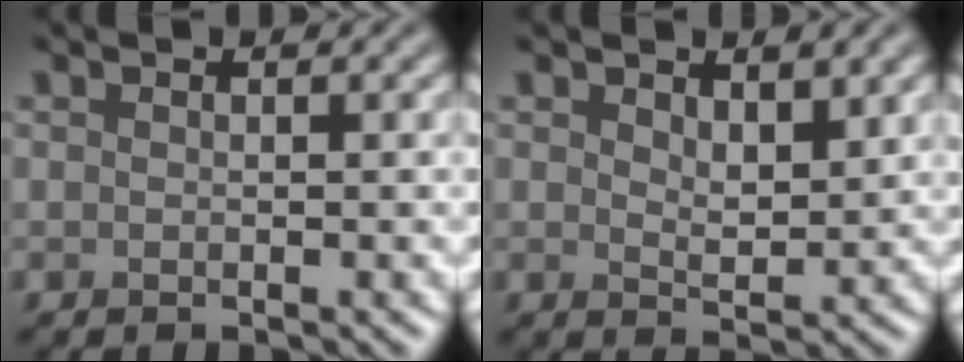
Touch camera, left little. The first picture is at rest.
{"total": 3.1, "force": [1.5, 1.5, 2.2], "torque": [-0.041, -0.006, 0.029]}